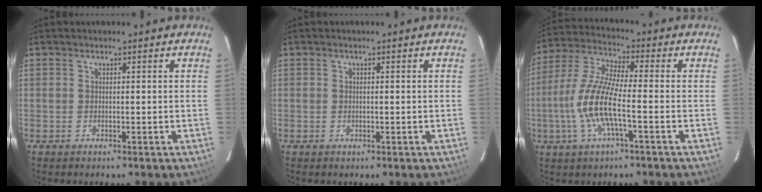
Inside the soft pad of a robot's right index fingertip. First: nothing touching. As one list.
[{"total": 0.0}, {"total": 11.6, "force": [-3.0, 2.0, 11.1], "torque": [-0.241, 0.000, -0.062]}]